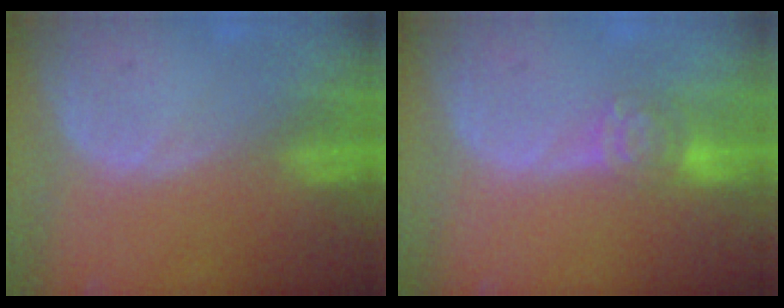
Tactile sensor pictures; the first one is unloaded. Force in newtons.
{"total": 4.6, "press": 4.3, "slide": 1.7}